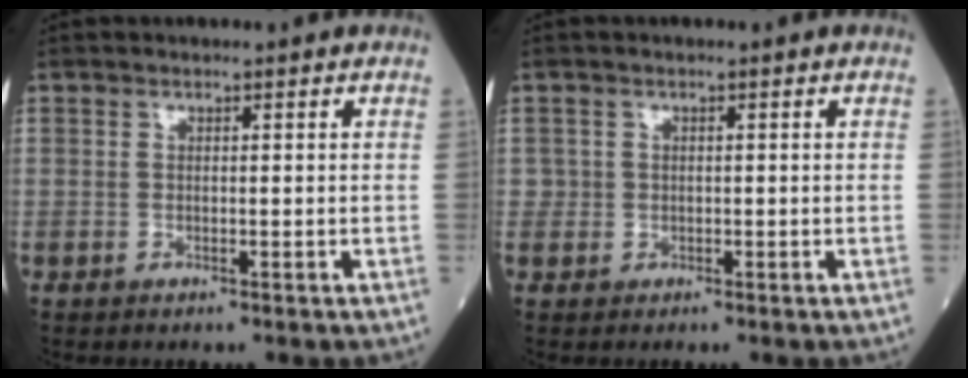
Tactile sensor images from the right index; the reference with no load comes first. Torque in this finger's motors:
{"motor_torque": [0.13, -0.01, 0.08, 0.02]}